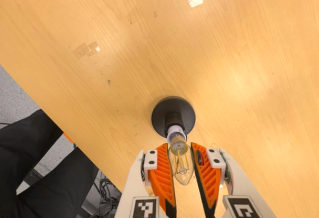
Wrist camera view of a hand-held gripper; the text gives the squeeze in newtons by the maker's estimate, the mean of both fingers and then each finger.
{"total": 16.4, "left": 18.1, "right": 14.8}